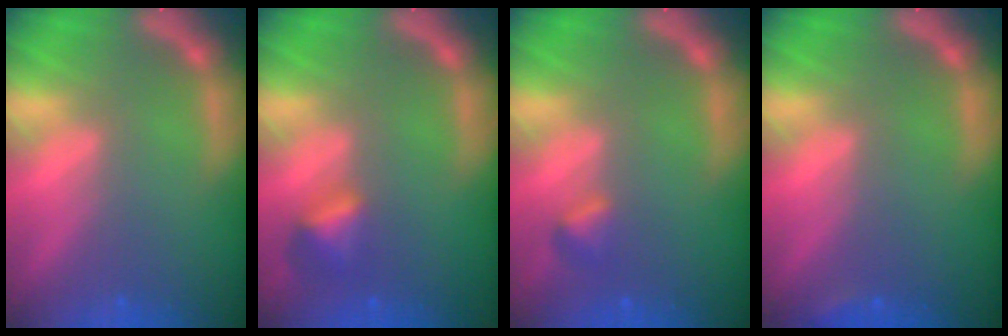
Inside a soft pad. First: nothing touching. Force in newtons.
{"total": 2.4}
{"total": 1.4}
{"total": 0.9}